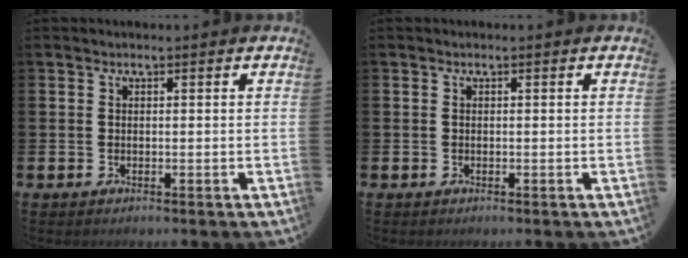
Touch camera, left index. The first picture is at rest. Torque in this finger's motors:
{"motor_torque": [-0.18, -0.17, 0.00, 0.01]}